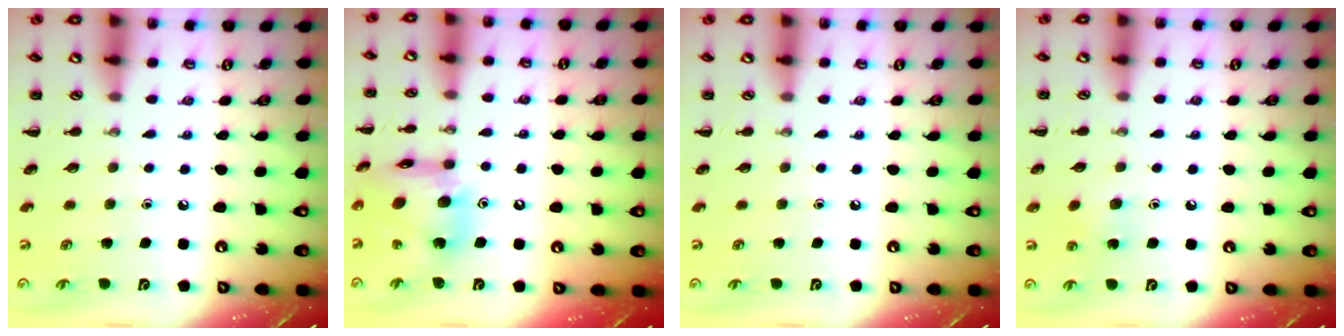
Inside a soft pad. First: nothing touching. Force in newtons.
{"total": 16.4, "press": 16.2, "slide": 2.3}
{"total": 0.0}
{"total": 5.8, "press": 5.5, "slide": 1.8}